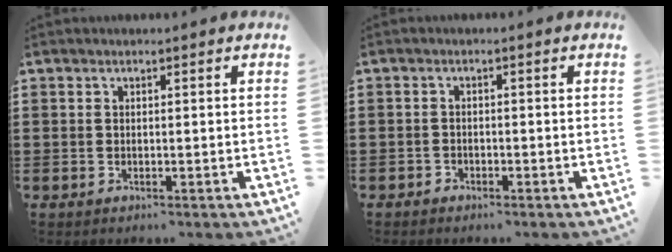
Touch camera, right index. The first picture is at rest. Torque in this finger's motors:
{"motor_torque": [0.86, 0.66, -0.21, -0.07]}